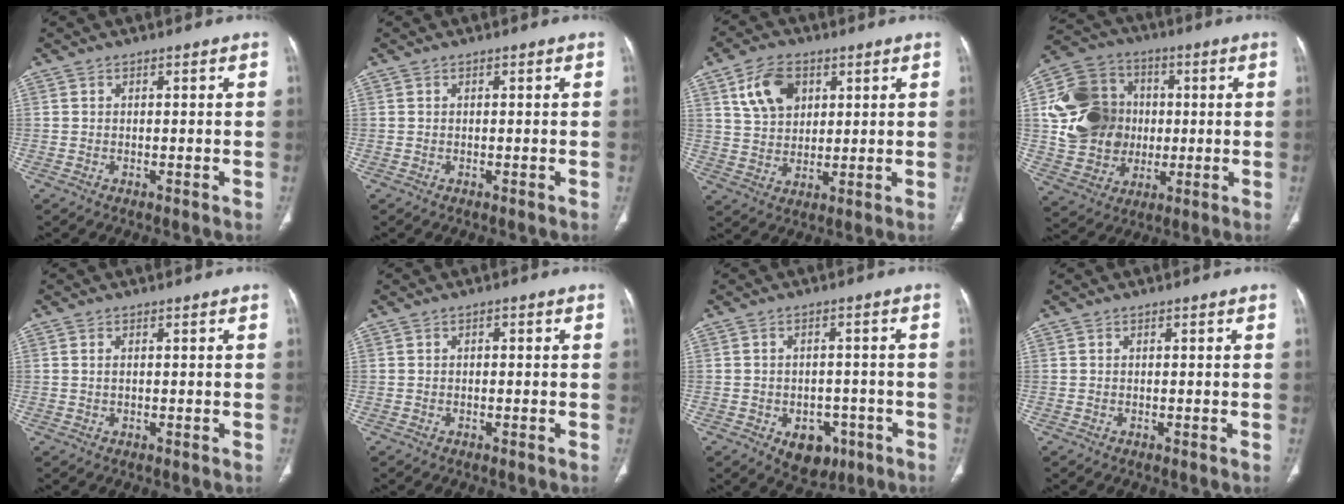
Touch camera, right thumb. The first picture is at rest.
{"total": 0.0}
{"total": 9.6, "force": [4.1, 6.6, 5.7], "torque": [-0.085, -0.011, 0.079]}
{"total": 18.6, "force": [1.2, 15.8, 9.7], "torque": [-0.160, 0.018, 0.033]}
{"total": 0.8, "force": [0.1, 0.4, 0.7], "torque": [-0.017, 0.001, 0.004]}
{"total": 0.6, "force": [-0.1, 0.4, 0.4], "torque": [-0.004, 0.003, -0.003]}
{"total": 7.5, "force": [-3.2, 5.3, 4.1], "torque": [-0.027, 0.017, -0.034]}
{"total": 0.0}